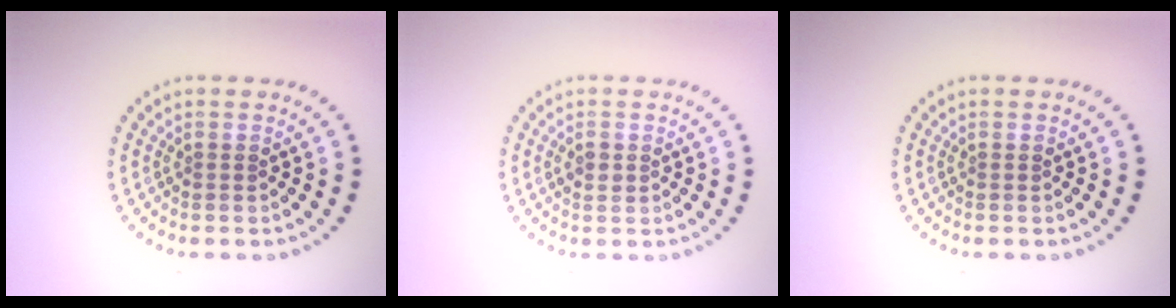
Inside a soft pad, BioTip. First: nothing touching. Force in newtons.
{"total": 1.0, "press": 1.0, "slide": 0.2}
{"total": 0.0}